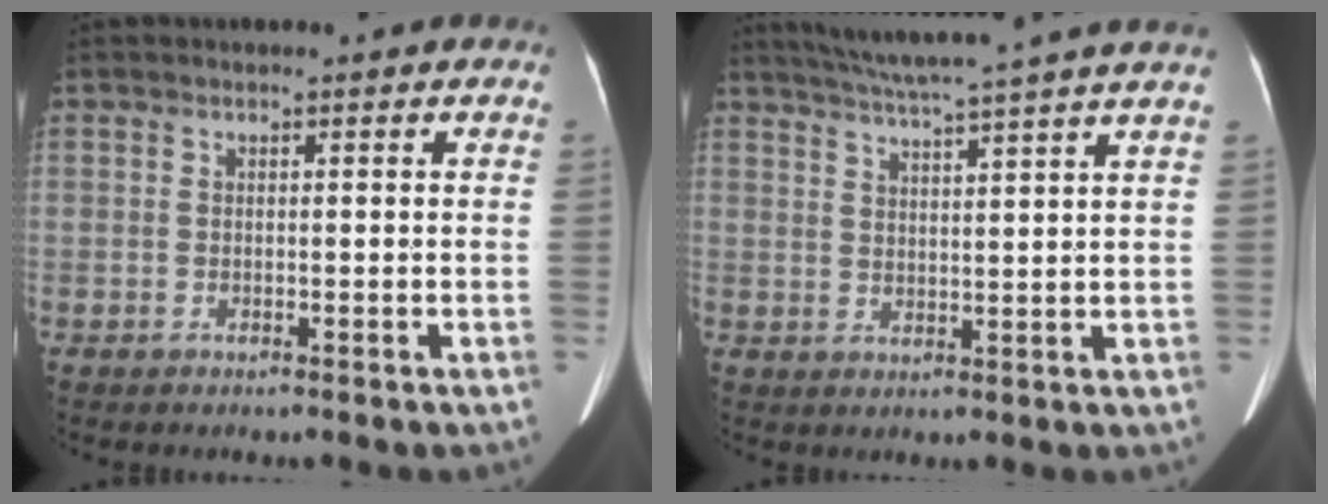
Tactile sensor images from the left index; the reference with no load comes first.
{"total": 14.2, "force": [12.2, -1.7, 7.1], "torque": [-0.123, 0.002, 0.161]}